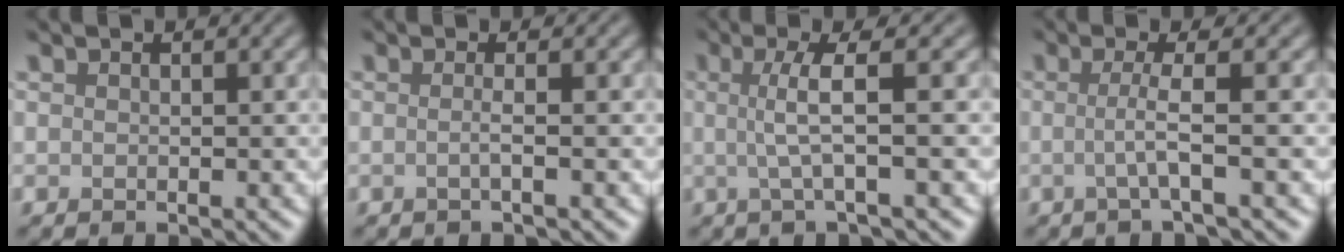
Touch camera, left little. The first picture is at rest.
{"total": 1.4, "force": [-0.2, 0.5, 1.3], "torque": [-0.017, -0.004, -0.011]}
{"total": 3.8, "force": [0.2, 0.7, 3.7], "torque": [-0.067, 0.003, -0.002]}
{"total": 2.7, "force": [-0.2, 0.5, 2.7], "torque": [-0.049, -0.007, -0.012]}